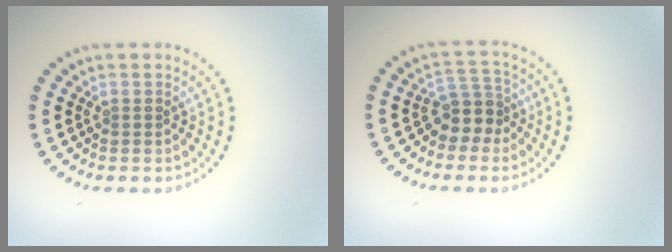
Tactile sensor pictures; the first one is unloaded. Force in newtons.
{"total": 2.8, "press": 2.3, "slide": 1.6}